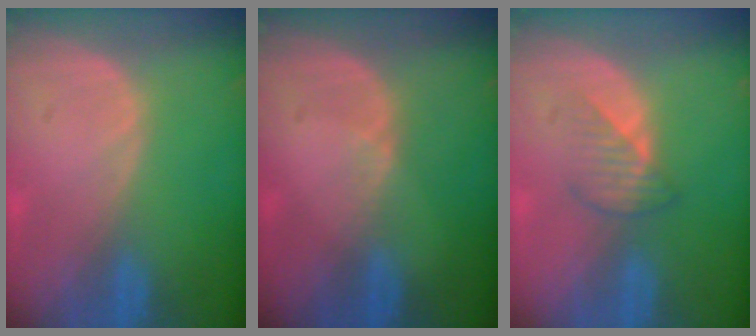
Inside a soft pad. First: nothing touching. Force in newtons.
{"total": 1.4, "press": 0.9, "slide": 1.1}
{"total": 3.2, "press": 3.1, "slide": 1.0}